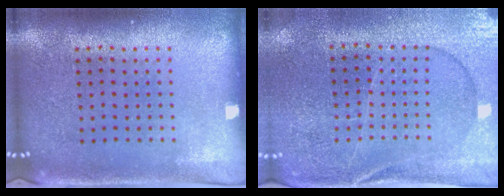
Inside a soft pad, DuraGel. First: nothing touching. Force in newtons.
{"total": 1.1, "press": 1.1, "slide": 0.4}